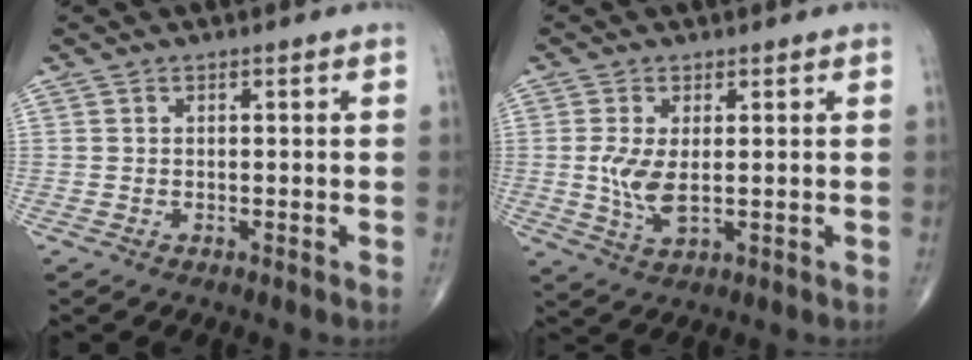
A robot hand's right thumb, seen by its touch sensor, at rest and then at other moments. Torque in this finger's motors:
{"motor_torque": [1.94, 1.92, 0.46, -0.46, 0.07]}